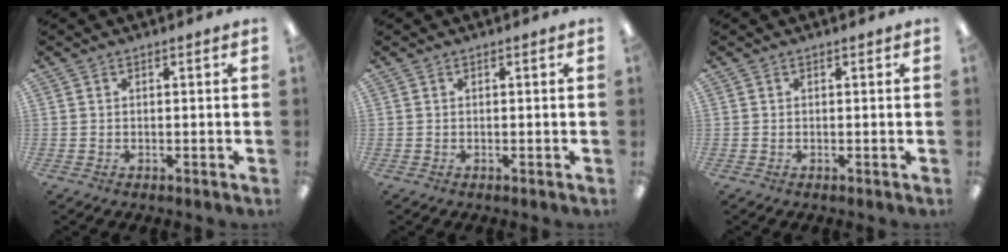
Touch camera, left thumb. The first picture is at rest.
{"total": 0.0}
{"total": 0.0}